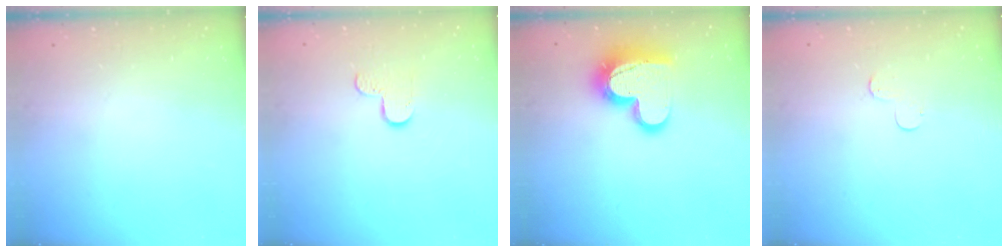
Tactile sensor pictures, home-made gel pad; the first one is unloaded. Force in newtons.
{"total": 4.7, "press": 4.7, "slide": 0.5}
{"total": 16.8, "press": 16.8, "slide": 1.1}
{"total": 3.9, "press": 3.8, "slide": 0.5}